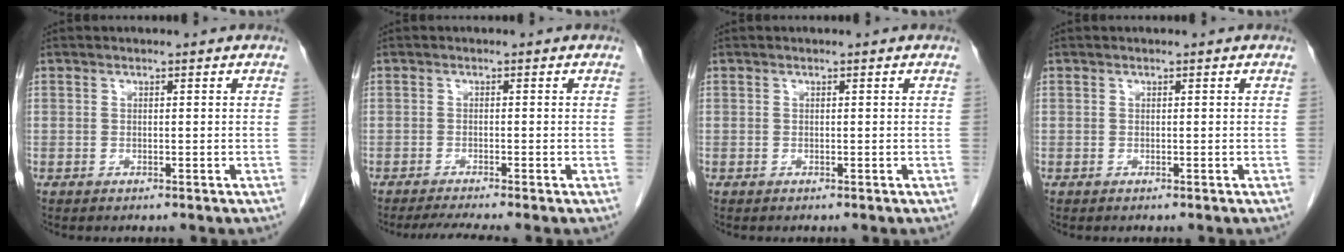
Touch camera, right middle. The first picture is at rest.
{"total": 3.5, "force": [-2.9, -0.9, 1.6], "torque": [-0.030, -0.014, -0.053]}
{"total": 0.0}
{"total": 0.0}